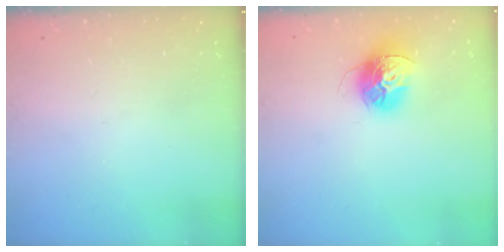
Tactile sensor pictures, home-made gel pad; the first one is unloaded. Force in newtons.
{"total": 15.2, "press": 15.2, "slide": 1.4}